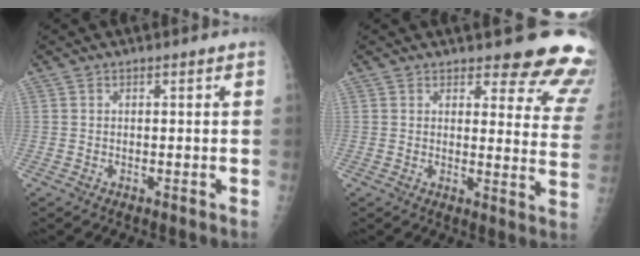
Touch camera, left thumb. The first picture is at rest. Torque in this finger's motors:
{"motor_torque": [2.24, -1.67, 0.73, -0.85, 0.07]}